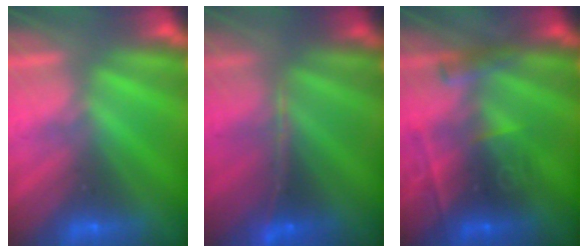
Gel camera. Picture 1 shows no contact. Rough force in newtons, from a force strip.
{"total": 1.1}
{"total": 2.9}